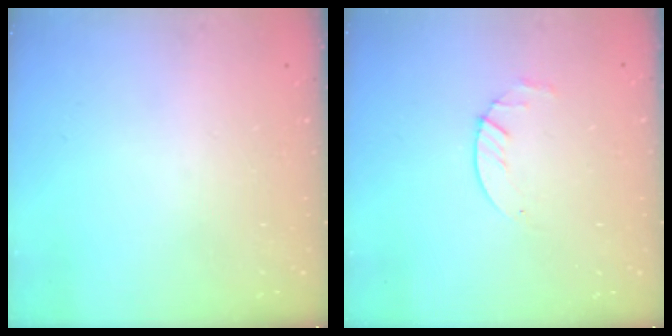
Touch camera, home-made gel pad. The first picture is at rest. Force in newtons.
{"total": 2.9, "press": 2.9, "slide": 0.4}